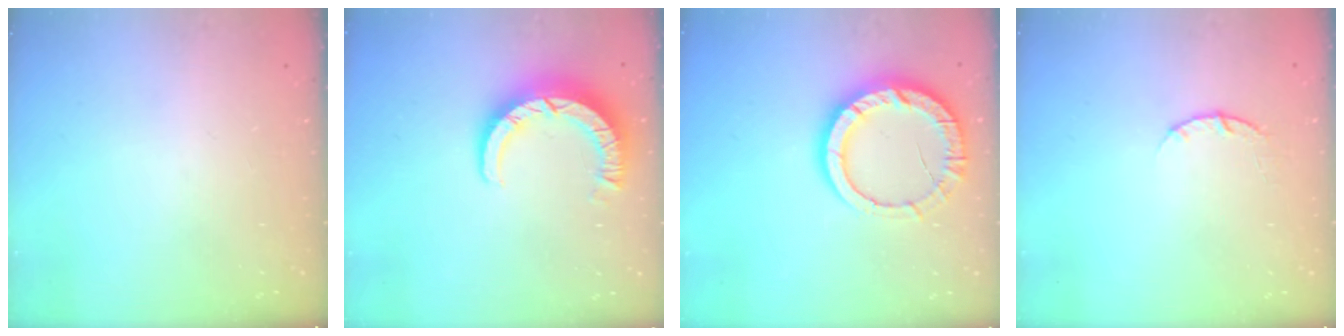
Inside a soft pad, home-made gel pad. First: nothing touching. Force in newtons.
{"total": 9.0, "press": 9.0, "slide": 1.0}
{"total": 12.0, "press": 11.9, "slide": 1.0}
{"total": 3.8, "press": 3.8, "slide": 0.5}